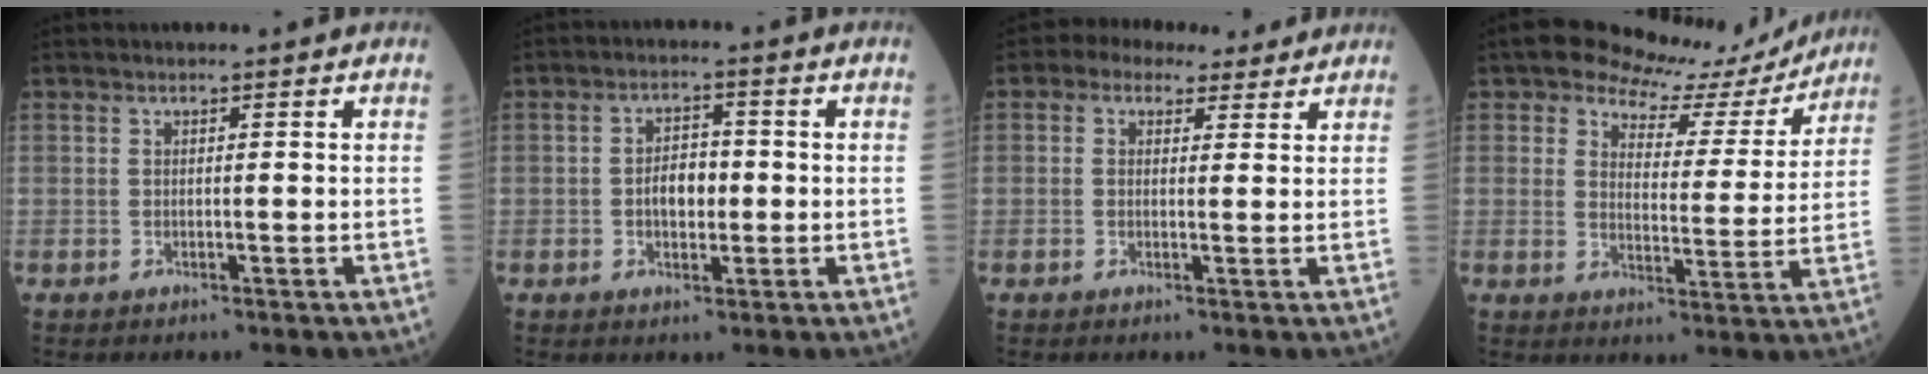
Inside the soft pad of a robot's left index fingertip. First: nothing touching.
{"total": 4.3, "force": [-1.2, 2.5, 3.3], "torque": [-0.055, 0.007, -0.025]}
{"total": 4.7, "force": [3.0, 3.2, 1.6], "torque": [-0.022, 0.028, 0.040]}
{"total": 10.6, "force": [9.3, 4.7, 2.0], "torque": [-0.017, -0.005, 0.105]}